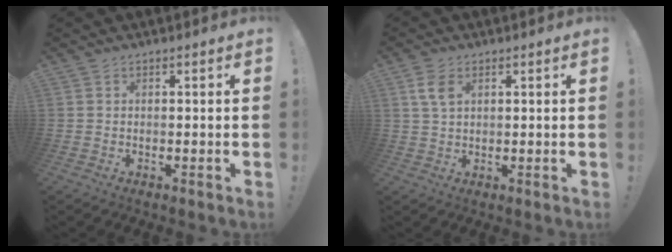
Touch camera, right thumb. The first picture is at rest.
{"total": 5.3, "force": [2.2, 3.2, 3.6], "torque": [-0.057, -0.004, 0.041]}